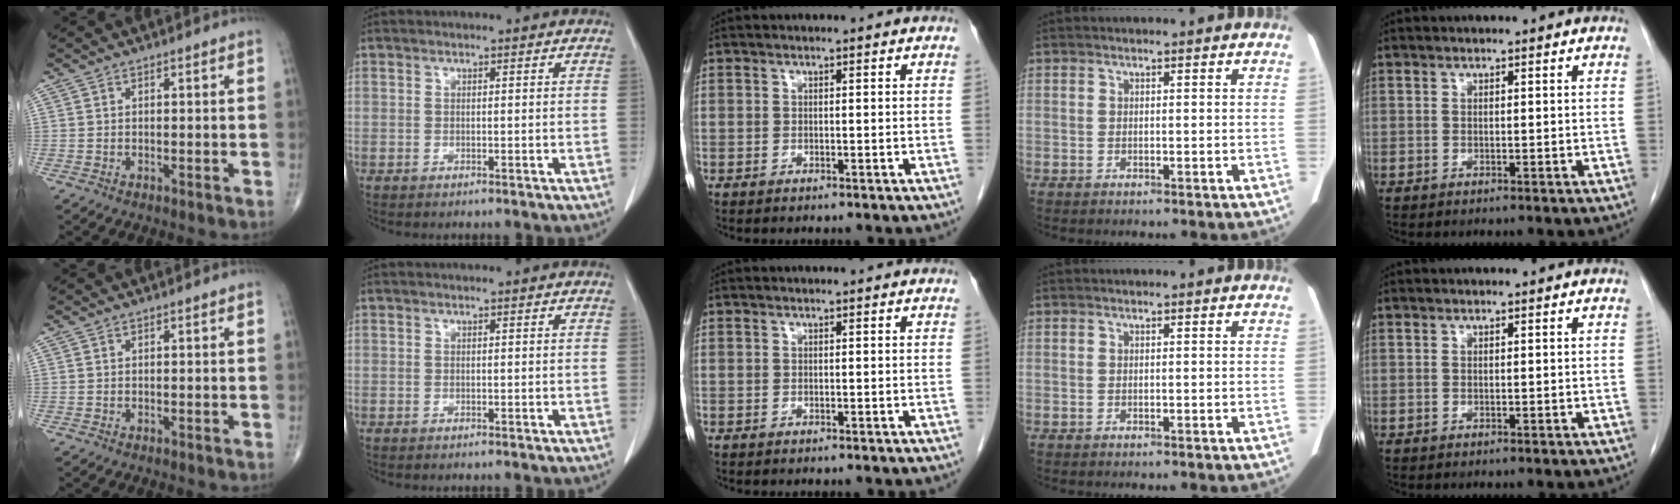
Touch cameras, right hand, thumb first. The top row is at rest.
{}